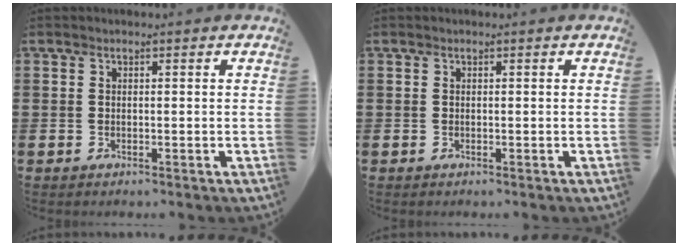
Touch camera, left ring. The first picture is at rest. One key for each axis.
{"total": 0.0}